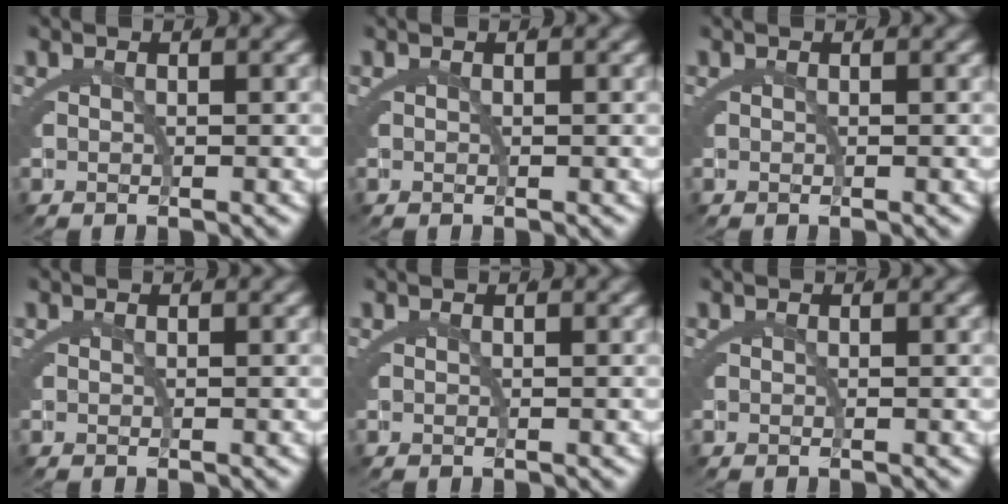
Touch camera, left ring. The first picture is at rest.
{"total": 0.0}
{"total": 0.0}
{"total": 0.0}
{"total": 0.0}
{"total": 0.0}